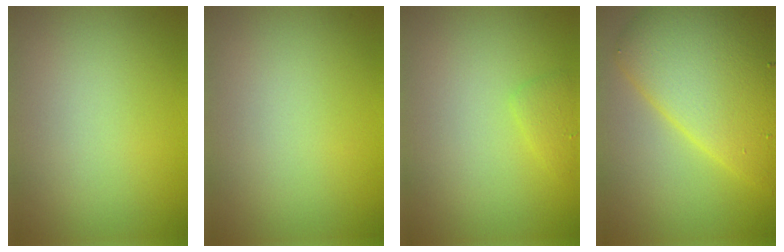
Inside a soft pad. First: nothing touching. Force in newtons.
{"total": 0.0}
{"total": 1.1, "press": 1.1, "slide": 0.0}
{"total": 9.8, "press": 9.8, "slide": 0.3}